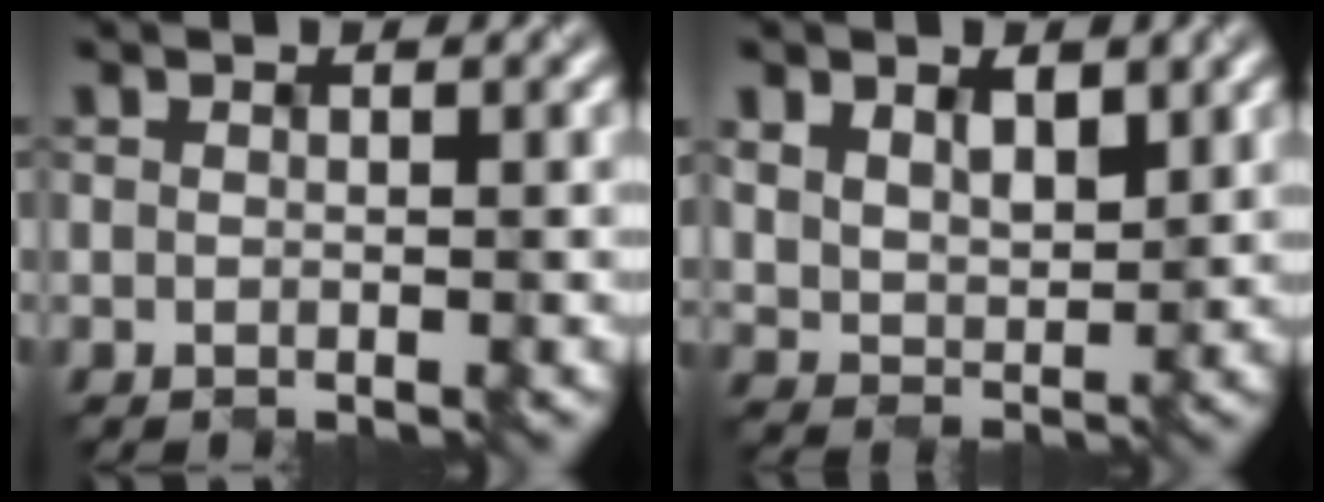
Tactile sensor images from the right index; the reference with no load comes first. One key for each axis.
{"total": 4.2, "fx": 1.6, "fy": 3.0, "fz": 2.4, "tx": -0.052, "ty": -0.010, "tz": 0.025}